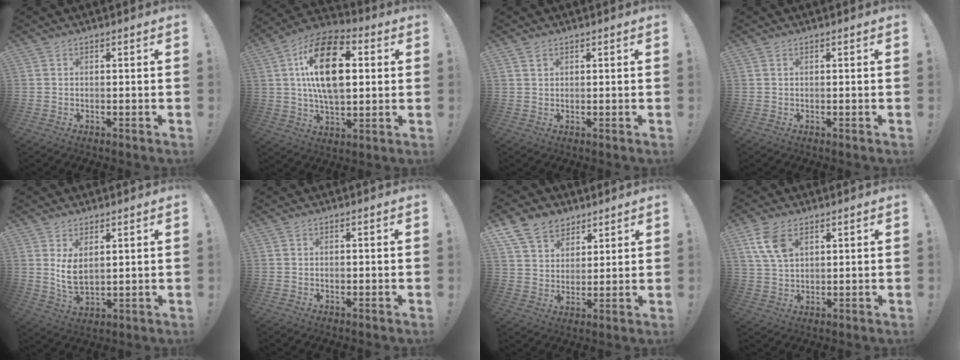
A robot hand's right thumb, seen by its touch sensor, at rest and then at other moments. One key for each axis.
{"total": 21.6, "fx": 3.7, "fy": 12.4, "fz": 17.3, "tx": -0.293, "ty": 0.008, "tz": 0.056}
{"total": 1.3, "fx": 0.7, "fy": 0.9, "fz": 0.5, "tx": 0.003, "ty": -0.003, "tz": 0.011}
{"total": 0.0}
{"total": 6.5, "fx": 2.6, "fy": 3.6, "fz": 4.7, "tx": -0.091, "ty": -0.018, "tz": 0.048}
{"total": 0.8, "fx": -0.4, "fy": 0.6, "fz": 0.3, "tx": -0.004, "ty": 0.003, "tz": -0.007}
{"total": 11.2, "fx": 7.4, "fy": 7.8, "fz": 3.1, "tx": -0.060, "ty": -0.046, "tz": 0.148}
{"total": 8.7, "fx": 4.3, "fy": 5.1, "fz": 5.6, "tx": -0.104, "ty": -0.012, "tz": 0.085}